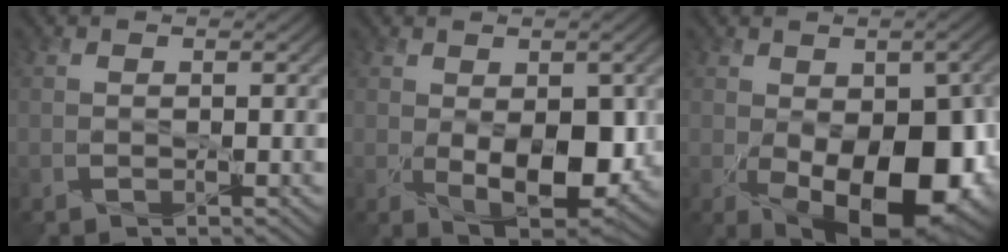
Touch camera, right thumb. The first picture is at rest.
{"total": 9.1, "force": [-1.2, 5.1, 7.4], "torque": [-0.139, -0.032, 0.001]}
{"total": 15.6, "force": [-4.3, 8.7, 12.2], "torque": [-0.172, -0.060, -0.040]}